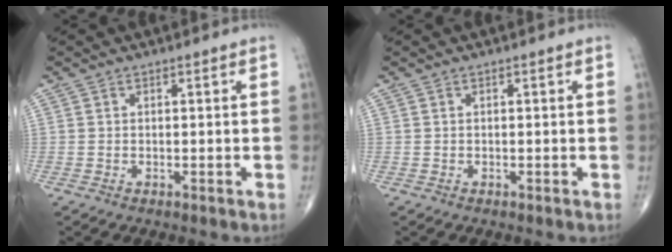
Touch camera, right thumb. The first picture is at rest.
{"total": 0.0}